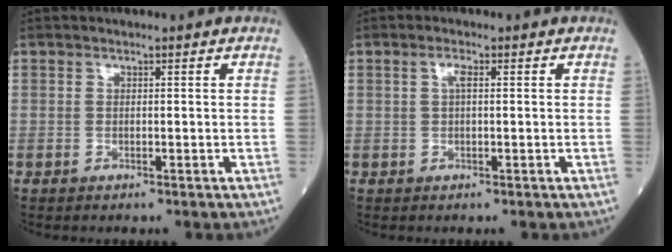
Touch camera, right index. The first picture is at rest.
{"total": 1.5, "force": [0.4, 0.3, 1.4], "torque": [-0.029, 0.004, 0.006]}